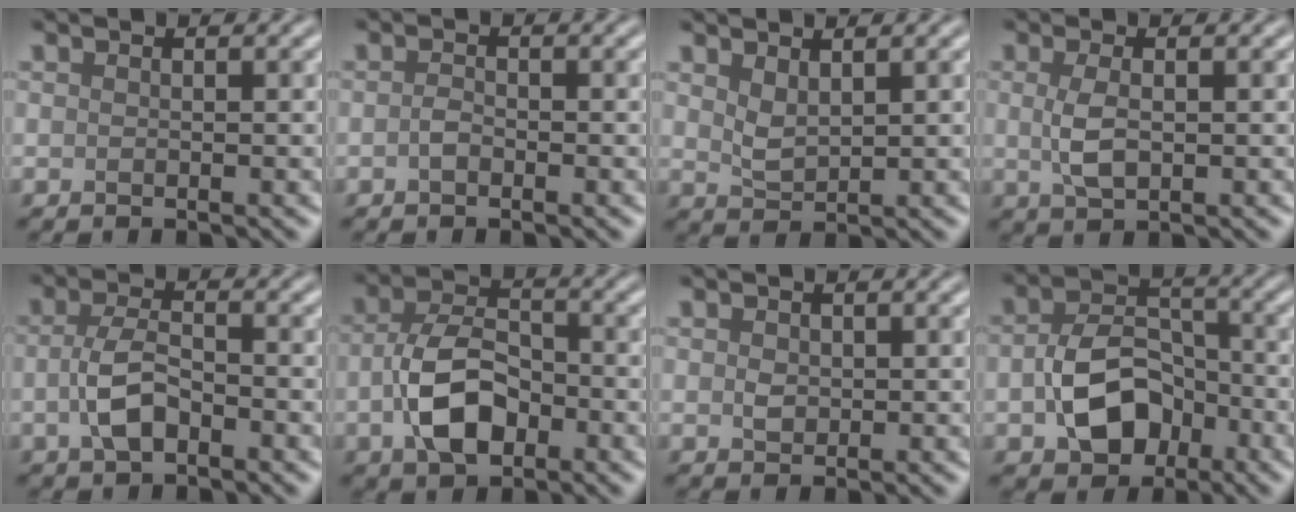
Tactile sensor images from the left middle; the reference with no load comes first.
{"total": 1.1, "force": [-0.5, 0.6, 0.8], "torque": [-0.018, 0.001, -0.012]}
{"total": 1.9, "force": [1.0, 1.0, 1.3], "torque": [-0.031, -0.003, 0.026]}
{"total": 2.8, "force": [0.1, 1.3, 2.4], "torque": [-0.060, -0.003, 0.003]}
{"total": 3.7, "force": [-1.1, 1.9, 3.0], "torque": [-0.062, 0.002, -0.026]}
{"total": 6.5, "force": [-1.8, 4.0, 4.8], "torque": [-0.096, -0.001, -0.036]}
{"total": 1.3, "force": [0.0, 1.1, 0.7], "torque": [-0.015, -0.002, 0.000]}
{"total": 7.3, "force": [-2.1, 5.1, 4.8], "torque": [-0.088, -0.007, -0.032]}